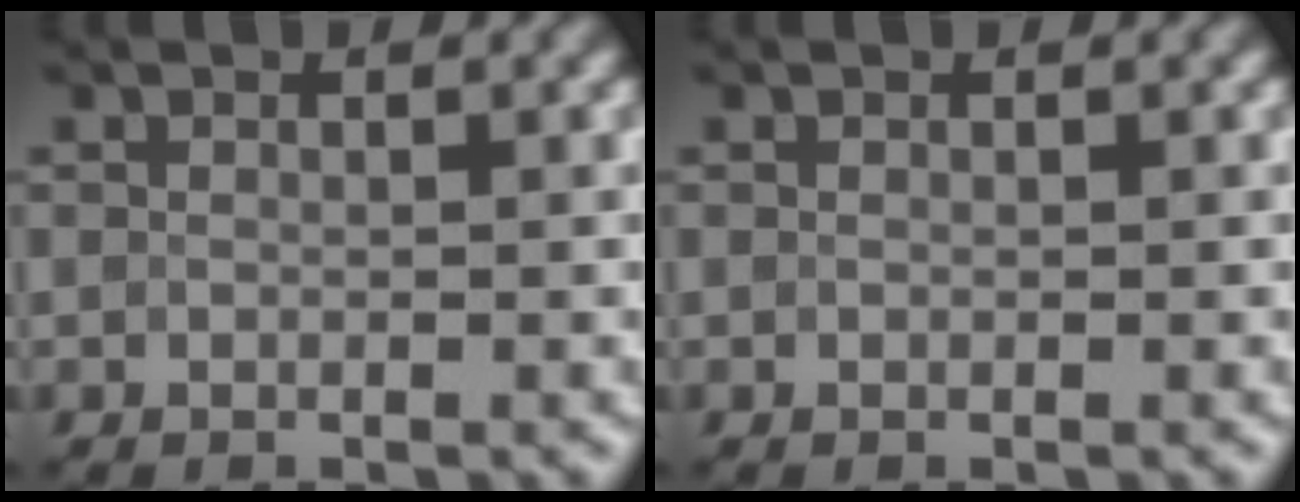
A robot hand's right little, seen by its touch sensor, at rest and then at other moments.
{"total": 0.0}